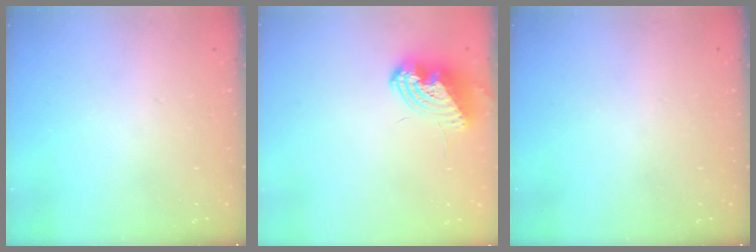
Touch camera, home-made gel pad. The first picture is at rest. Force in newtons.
{"total": 9.9, "press": 9.9, "slide": 1.2}
{"total": 0.0}